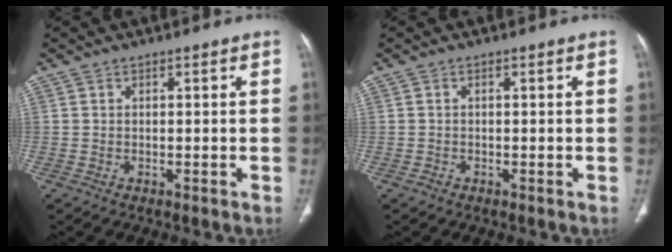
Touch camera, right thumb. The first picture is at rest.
{"total": 0.7, "force": [-0.4, 0.5, 0.2], "torque": [-0.003, 0.002, -0.009]}